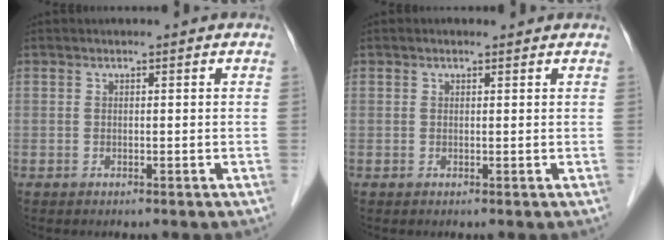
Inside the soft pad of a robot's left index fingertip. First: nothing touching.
{"total": 0.6, "force": [0.5, 0.3, 0.1], "torque": [-0.012, 0.001, 0.006]}